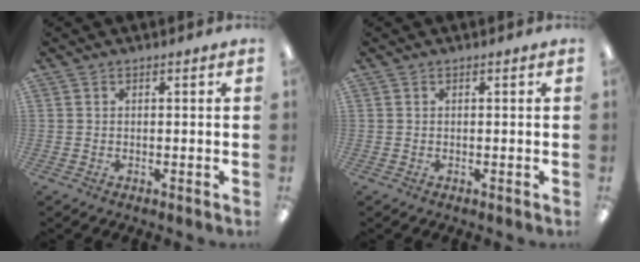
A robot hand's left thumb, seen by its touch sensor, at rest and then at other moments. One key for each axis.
{"total": 0.0}